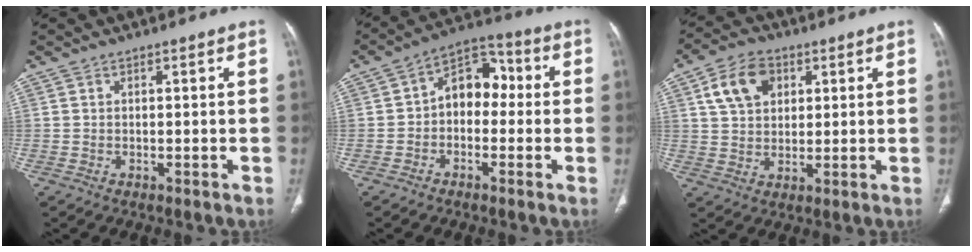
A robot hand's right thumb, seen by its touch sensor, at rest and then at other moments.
{"total": 9.1, "force": [-0.3, 6.4, 6.4], "torque": [-0.062, 0.039, -0.024]}
{"total": 9.4, "force": [3.6, 6.6, 5.6], "torque": [-0.083, -0.002, 0.063]}